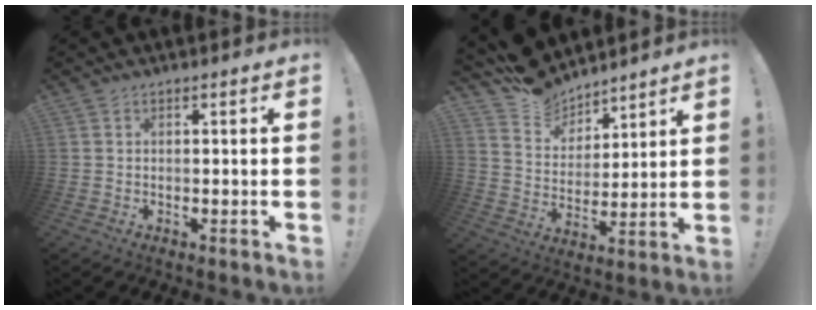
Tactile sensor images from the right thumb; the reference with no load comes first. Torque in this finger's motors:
{"motor_torque": [-0.95, 1.42, -0.06, 0.93, -0.01]}